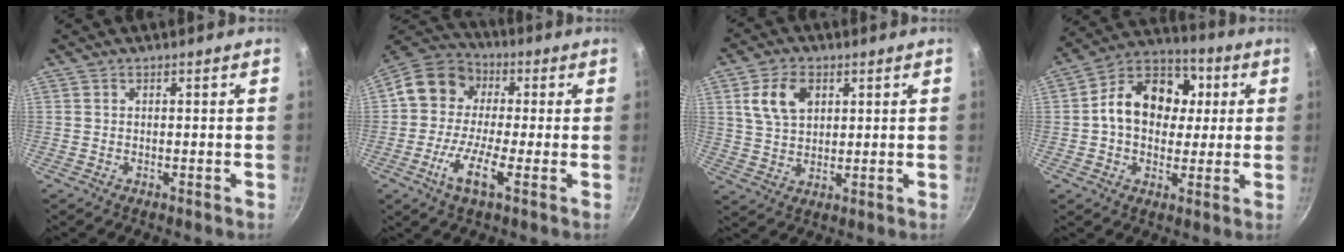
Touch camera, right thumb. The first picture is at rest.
{"total": 13.6, "force": [-2.1, 8.8, 10.2], "torque": [-0.166, 0.041, -0.060]}
{"total": 8.6, "force": [3.1, 5.7, 5.6], "torque": [-0.091, -0.004, 0.058]}
{"total": 15.8, "force": [2.0, 12.0, 10.0], "torque": [-0.127, 0.023, 0.012]}